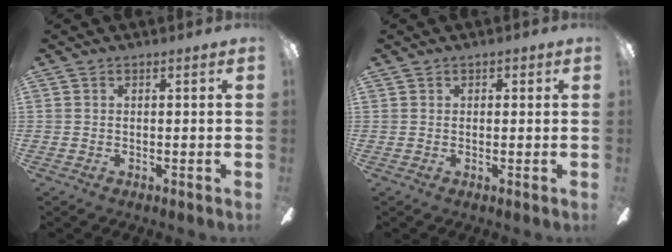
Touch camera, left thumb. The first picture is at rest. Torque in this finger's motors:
{"motor_torque": [-0.22, 0.06, -0.31, -0.29, -0.05]}